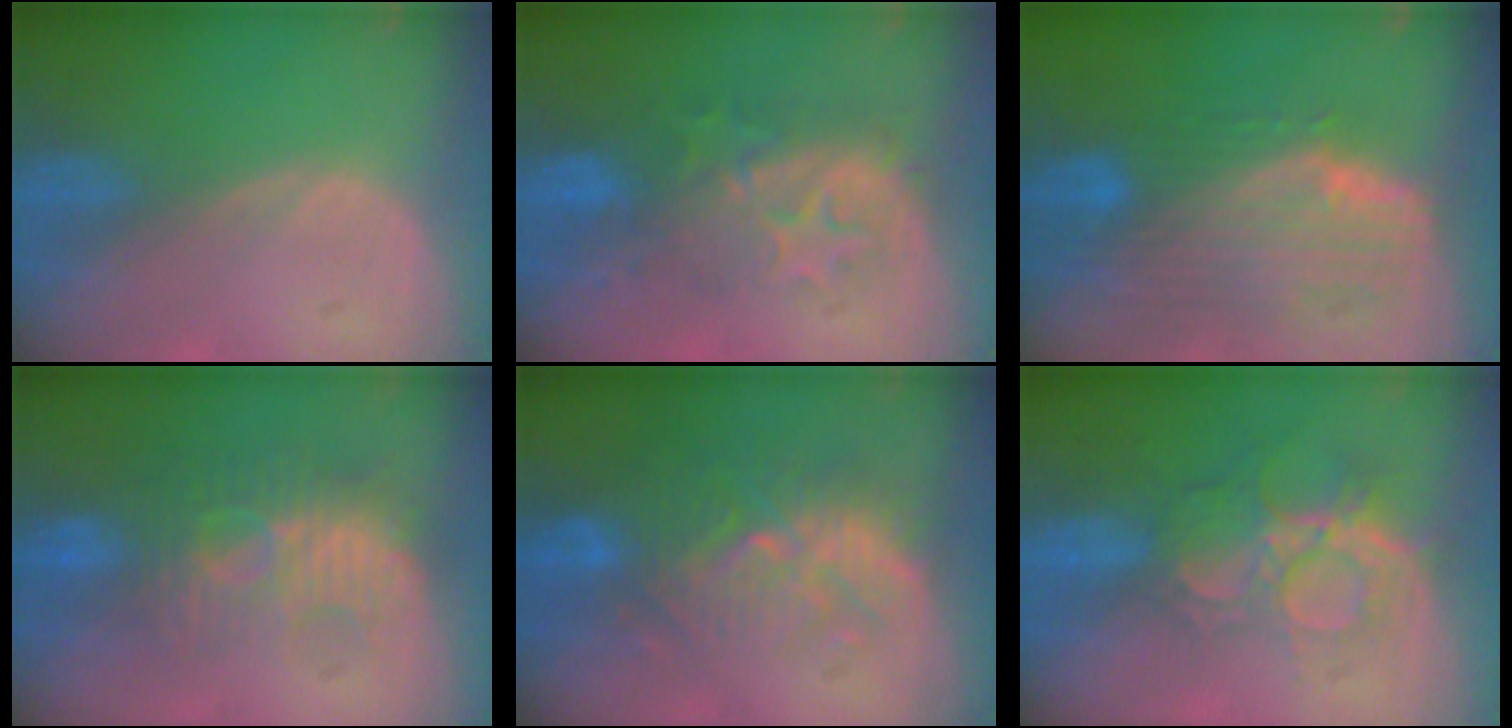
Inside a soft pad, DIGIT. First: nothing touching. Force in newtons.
{"total": 8.1, "press": 8.1, "slide": 0.8}
{"total": 10.2, "press": 8.9, "slide": 4.9}
{"total": 9.1, "press": 8.7, "slide": 2.7}
{"total": 10.3, "press": 9.5, "slide": 3.9}
{"total": 9.4, "press": 8.0, "slide": 5.0}